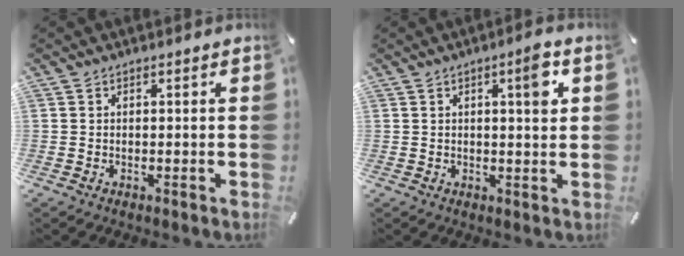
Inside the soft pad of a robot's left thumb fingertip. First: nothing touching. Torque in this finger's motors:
{"motor_torque": [1.00, 1.00, 0.56, -0.63, 0.08]}